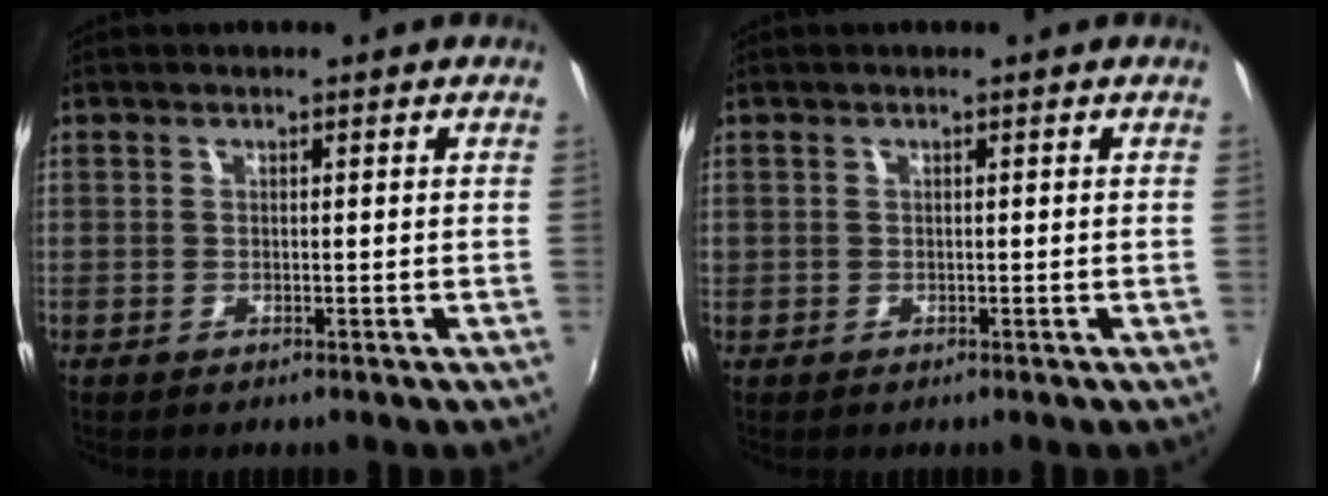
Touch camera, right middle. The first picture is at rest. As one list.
[{"total": 0.7, "force": [-0.1, 0.7, 0.1], "torque": [-0.001, -0.002, -0.005]}]